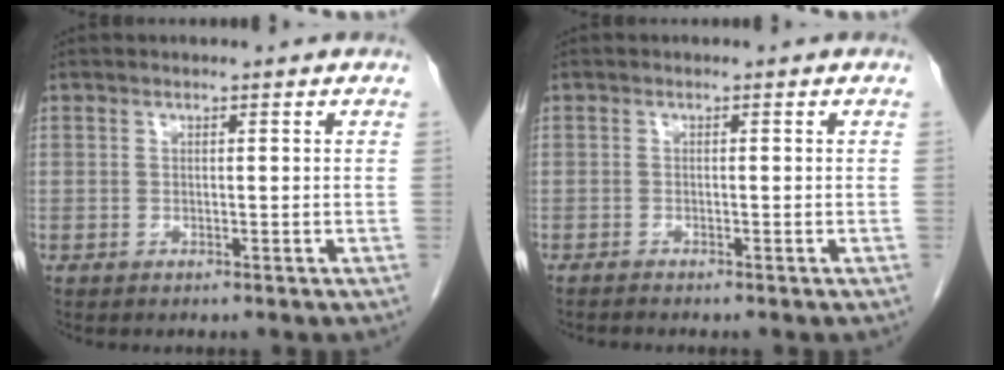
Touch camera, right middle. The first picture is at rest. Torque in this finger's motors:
{"motor_torque": [0.40, -0.15, 0.00, 0.01]}